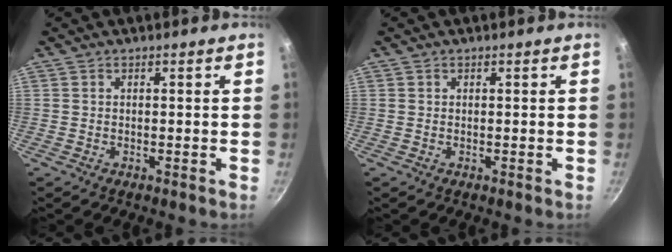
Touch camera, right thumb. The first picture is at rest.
{"total": 0.0}